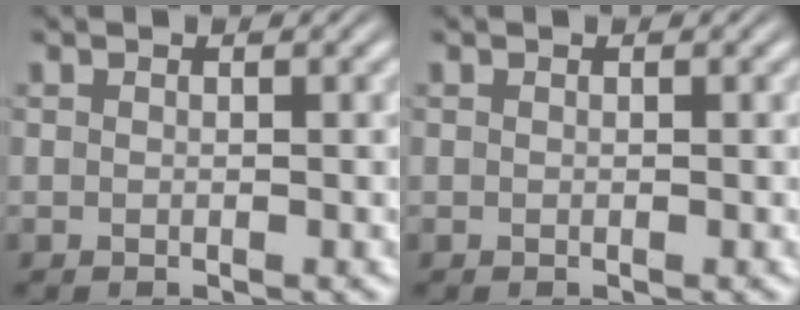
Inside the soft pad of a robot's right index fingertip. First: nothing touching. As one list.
[{"total": 0.0}]